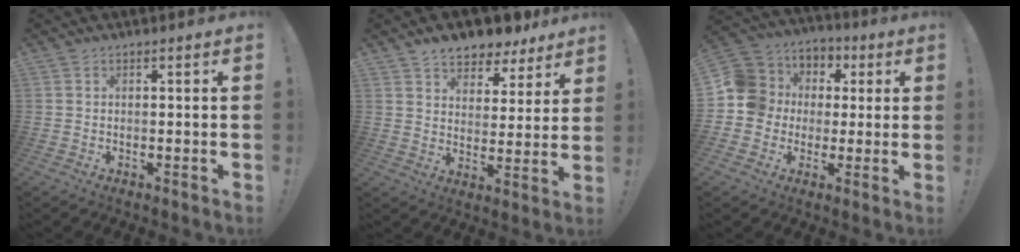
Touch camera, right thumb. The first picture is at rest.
{"total": 8.1, "force": [6.9, 3.9, 1.7], "torque": [-0.028, -0.057, 0.129]}
{"total": 11.9, "force": [-0.2, 11.4, 3.6], "torque": [-0.057, 0.013, 0.010]}